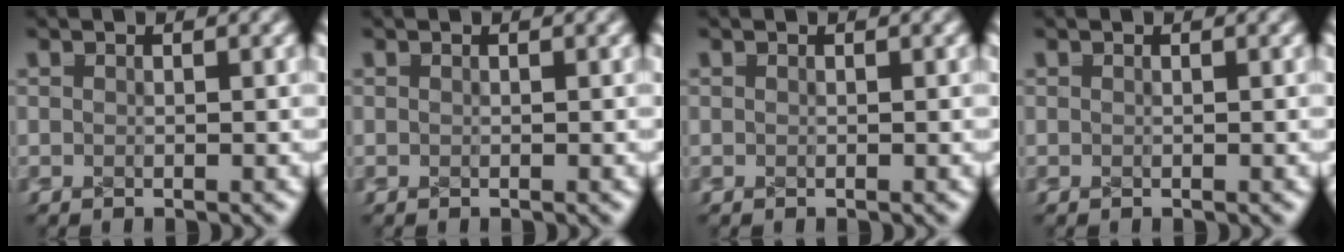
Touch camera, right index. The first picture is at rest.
{"total": 0.0}
{"total": 0.0}
{"total": 0.0}